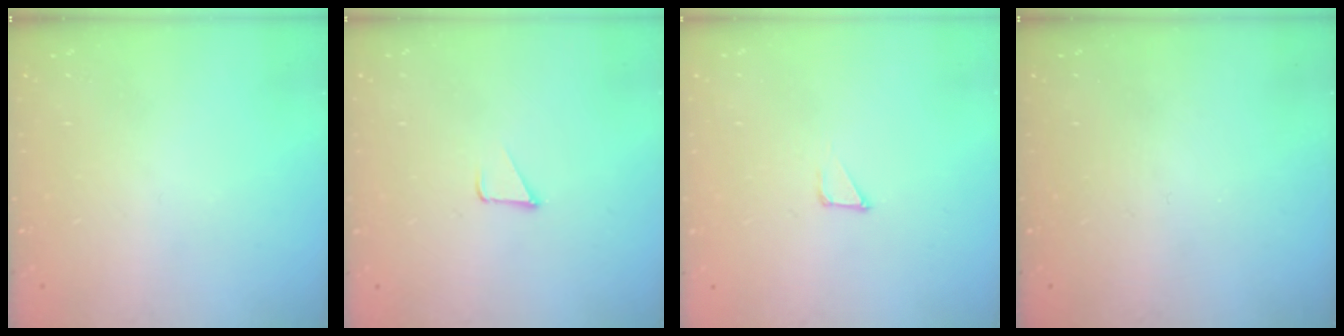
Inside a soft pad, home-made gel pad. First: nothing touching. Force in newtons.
{"total": 1.7, "press": 1.7, "slide": 0.1}
{"total": 1.2, "press": 1.2, "slide": 0.0}
{"total": 0.0}